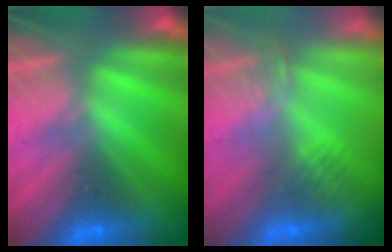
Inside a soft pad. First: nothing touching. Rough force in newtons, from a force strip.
{"total": 2.9}